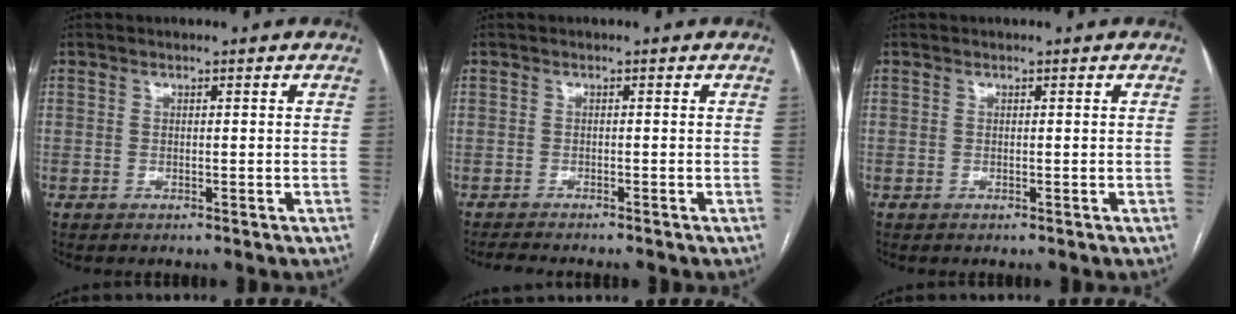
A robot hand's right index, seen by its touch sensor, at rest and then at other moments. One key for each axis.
{"total": 2.4, "fx": -2.3, "fy": 0.1, "fz": 0.6, "tx": -0.009, "ty": -0.009, "tz": -0.037}
{"total": 0.0}